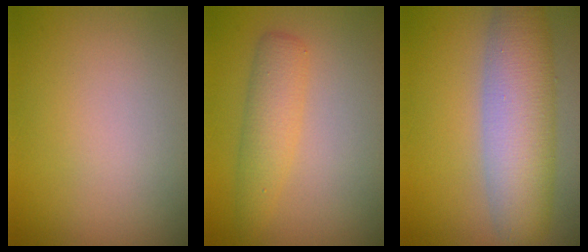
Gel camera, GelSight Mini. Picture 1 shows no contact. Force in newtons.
{"total": 2.9, "press": 2.9, "slide": 0.1}
{"total": 7.1, "press": 7.1, "slide": 0.1}